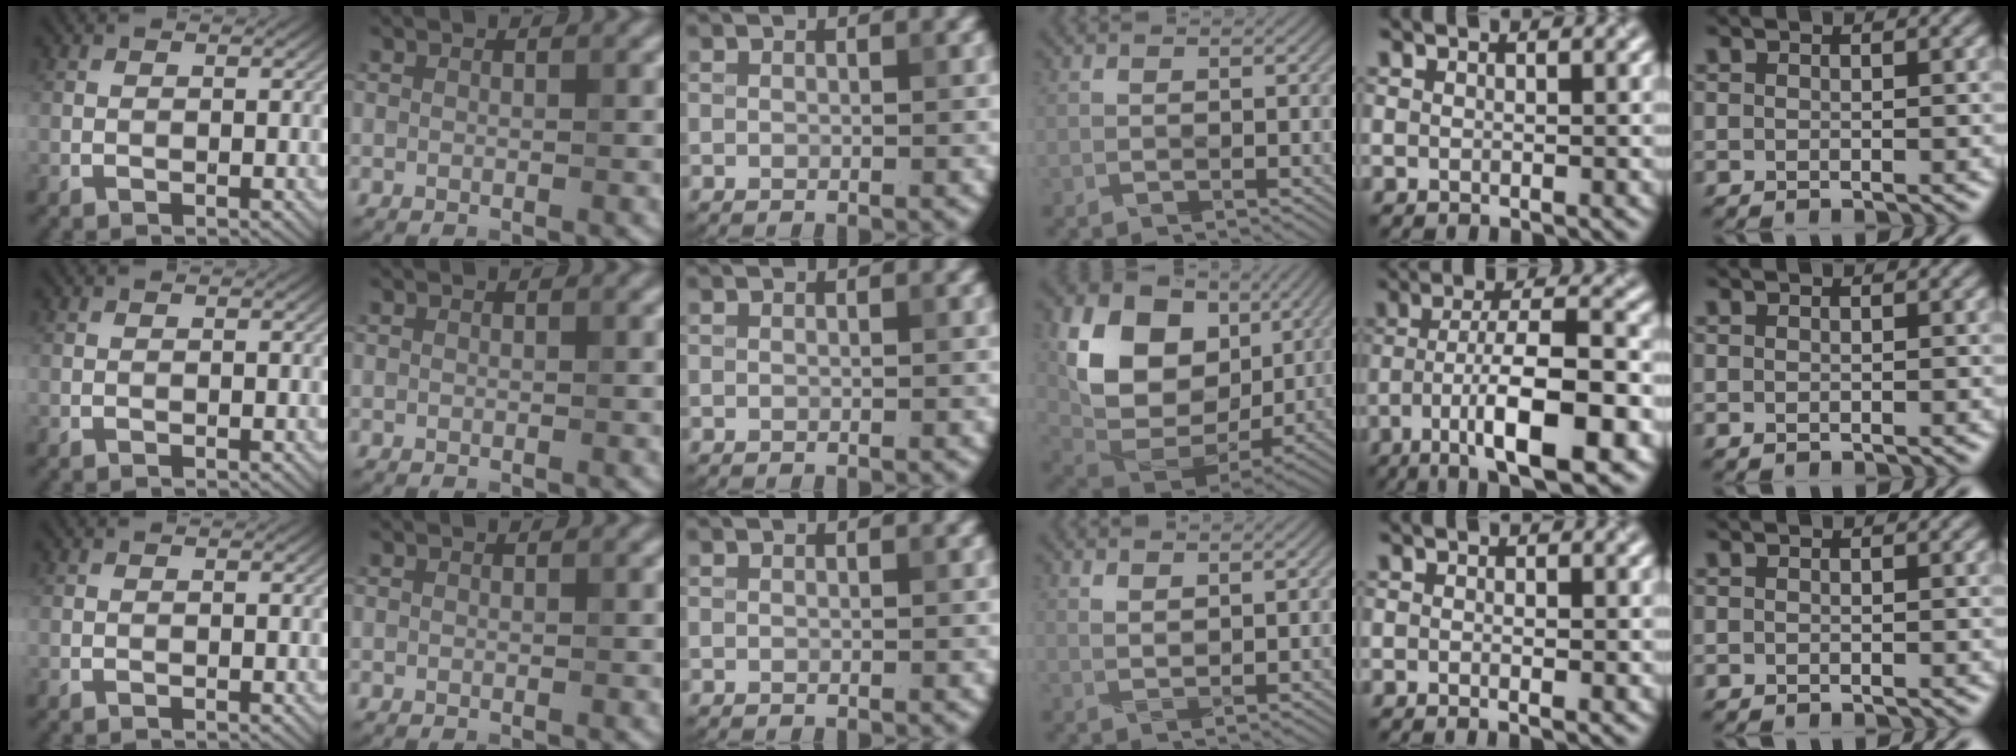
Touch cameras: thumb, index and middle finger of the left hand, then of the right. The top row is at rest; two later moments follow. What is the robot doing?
{"motion": "fold", "object": "hoodie"}